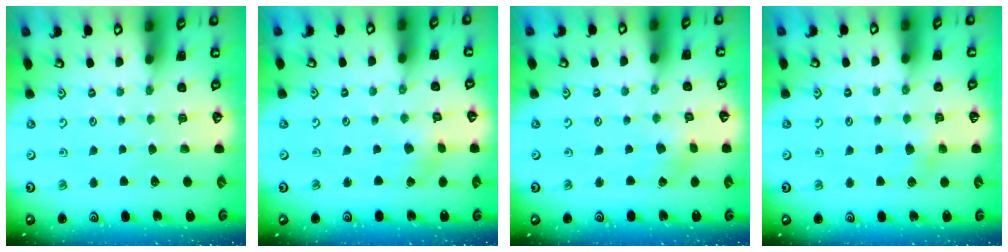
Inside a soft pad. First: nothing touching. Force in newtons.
{"total": 1.6, "press": 1.6, "slide": 0.2}
{"total": 1.6, "press": 1.6, "slide": 0.2}
{"total": 3.9, "press": 3.9, "slide": 0.4}